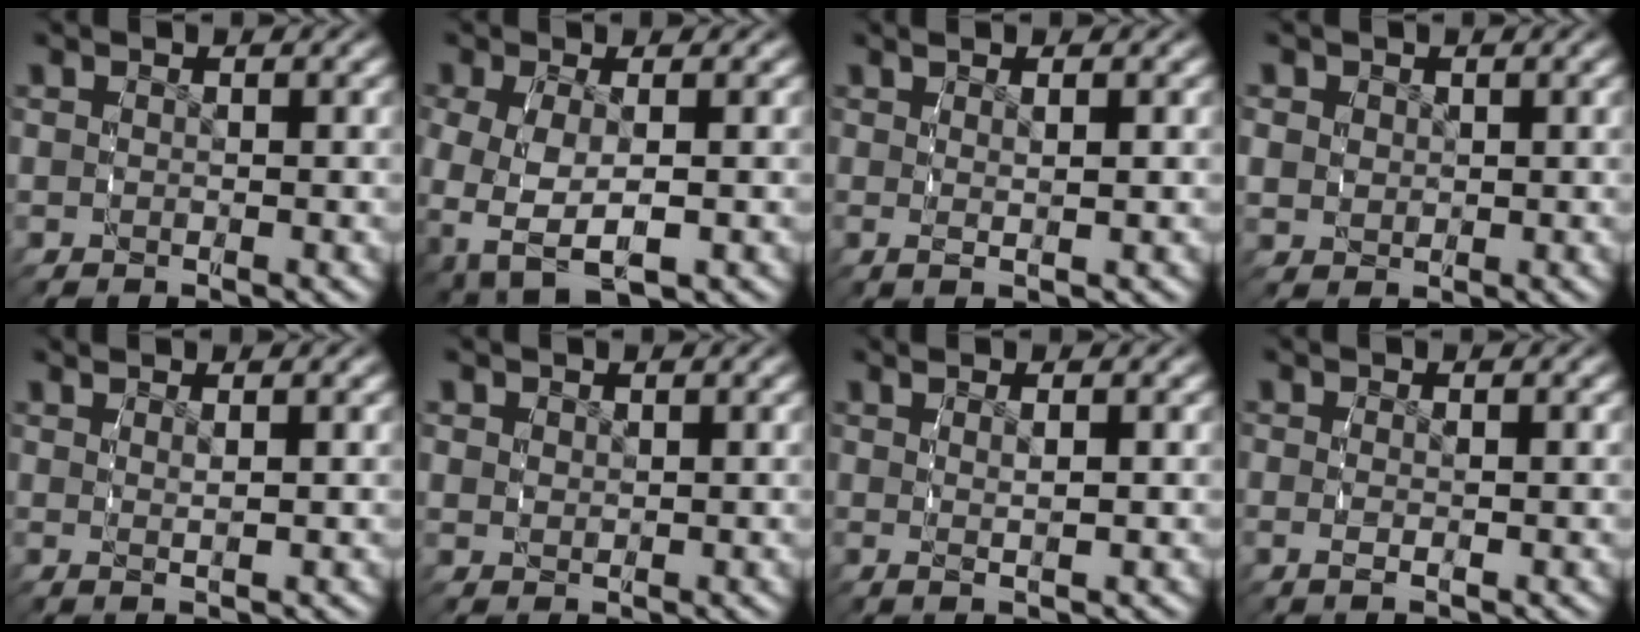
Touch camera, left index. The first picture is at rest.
{"total": 7.3, "force": [-2.2, 4.8, 5.0], "torque": [-0.140, -0.047, -0.009]}
{"total": 2.0, "force": [0.8, -0.2, 1.9], "torque": [-0.027, -0.001, 0.017]}
{"total": 2.7, "force": [0.3, 2.5, 1.1], "torque": [-0.031, -0.015, 0.017]}
{"total": 1.7, "force": [1.0, -0.5, 1.3], "torque": [-0.014, -0.002, 0.024]}
{"total": 1.0, "force": [0.7, 0.6, 0.4], "torque": [-0.010, -0.011, 0.025]}
{"total": 2.3, "force": [0.9, 0.0, 2.1], "torque": [-0.023, 0.004, 0.016]}
{"total": 1.3, "force": [-0.5, 0.2, 1.2], "torque": [-0.029, -0.009, -0.003]}